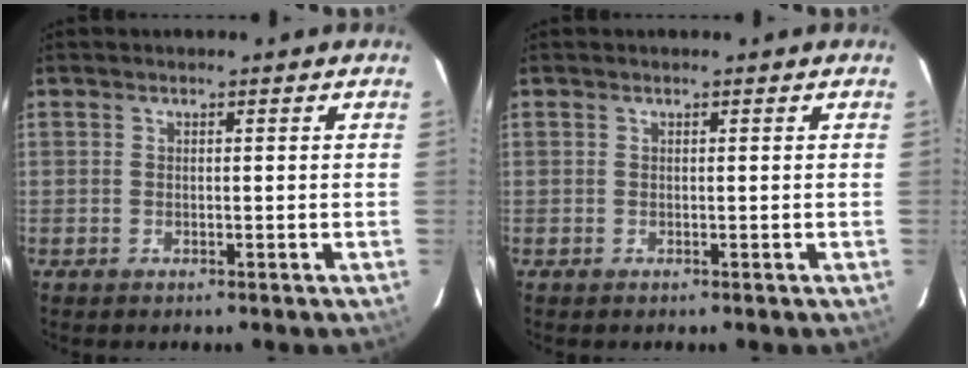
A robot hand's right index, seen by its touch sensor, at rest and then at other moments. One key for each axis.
{"total": 0.0}